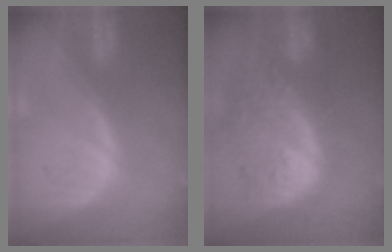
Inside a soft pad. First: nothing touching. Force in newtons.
{"total": 12.2, "press": 10.9, "slide": 5.6}